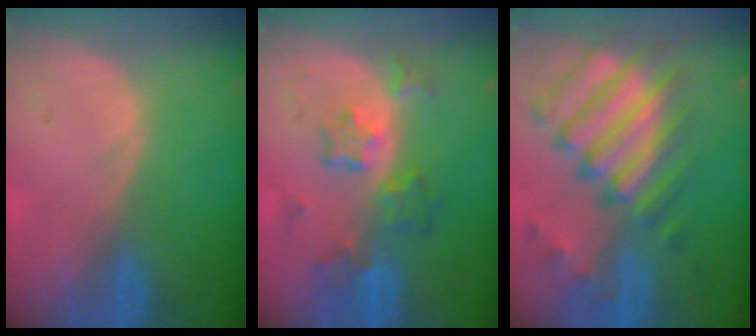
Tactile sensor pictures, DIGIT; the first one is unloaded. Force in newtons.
{"total": 7.3, "press": 6.5, "slide": 3.3}
{"total": 12.1, "press": 10.4, "slide": 6.1}